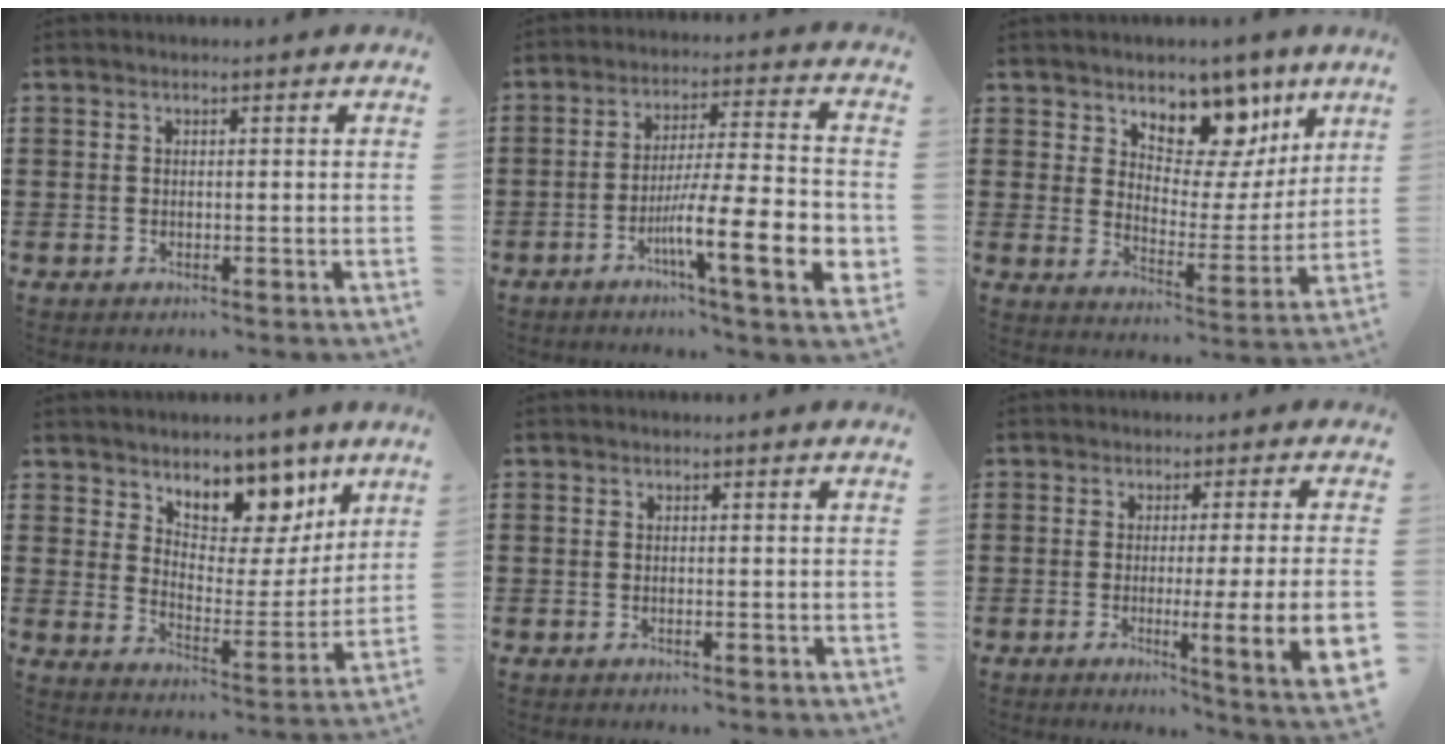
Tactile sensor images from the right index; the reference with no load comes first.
{"total": 13.8, "force": [-5.1, 2.6, 12.6], "torque": [-0.218, -0.005, -0.086]}
{"total": 9.5, "force": [7.1, 5.1, 3.7], "torque": [-0.081, -0.051, 0.125]}
{"total": 9.8, "force": [7.9, 4.9, 3.2], "torque": [-0.067, -0.059, 0.140]}
{"total": 0.0}
{"total": 6.4, "force": [-0.6, -0.3, 6.4], "torque": [-0.100, -0.023, -0.012]}